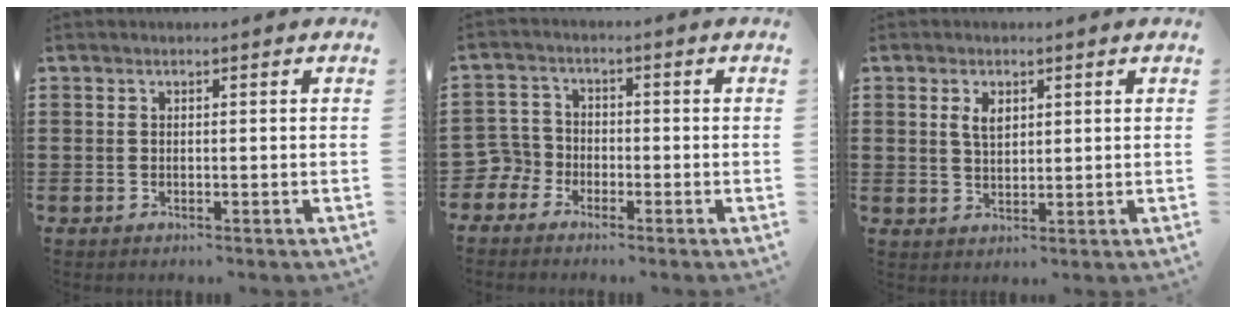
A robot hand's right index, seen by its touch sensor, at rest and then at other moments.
{"total": 3.8, "force": [-2.7, 2.7, 0.3], "torque": [-0.042, -0.003, -0.066]}
{"total": 3.1, "force": [1.2, 1.7, 2.3], "torque": [-0.051, 0.006, 0.021]}